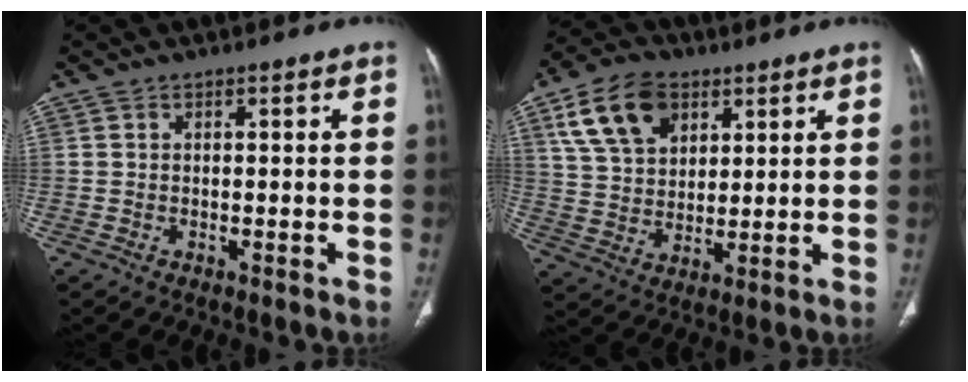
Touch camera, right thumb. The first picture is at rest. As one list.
[{"total": 13.8, "force": [6.4, 9.1, 8.2], "torque": [-0.131, -0.012, 0.122]}]